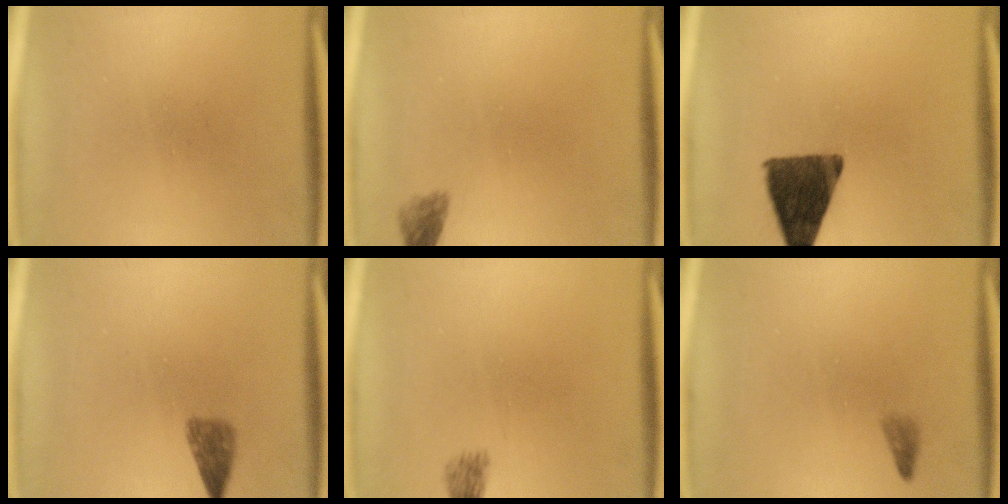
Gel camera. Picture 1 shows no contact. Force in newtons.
{"total": 1.7}
{"total": 12.3}
{"total": 2.4}
{"total": 1.8}
{"total": 0.9}